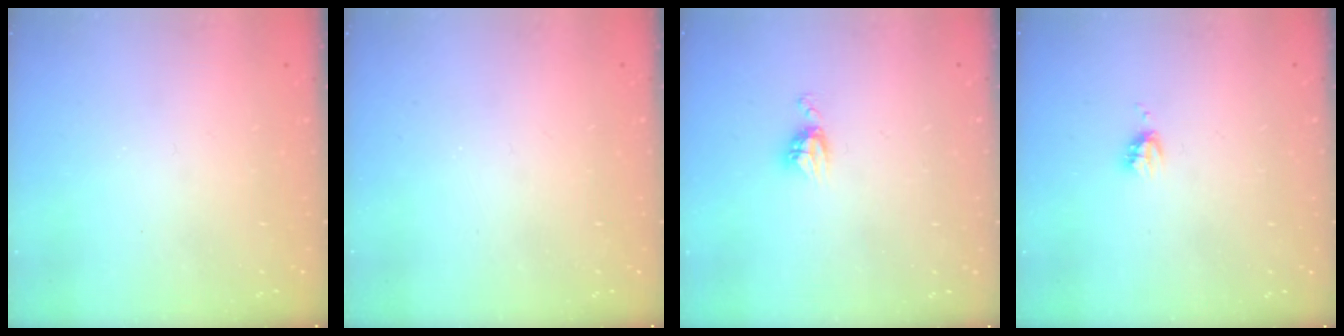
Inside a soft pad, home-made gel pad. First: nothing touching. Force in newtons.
{"total": 0.0}
{"total": 5.4, "press": 5.4, "slide": 0.5}
{"total": 2.9, "press": 2.9, "slide": 0.3}